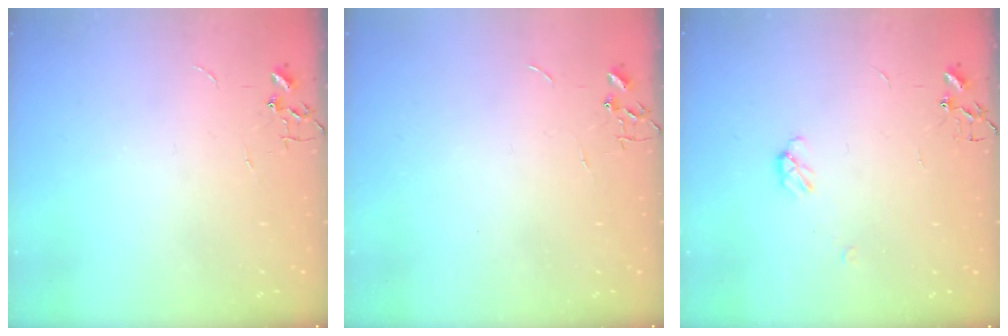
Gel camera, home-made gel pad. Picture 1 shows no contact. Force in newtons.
{"total": 0.0}
{"total": 3.9, "press": 3.9, "slide": 0.6}